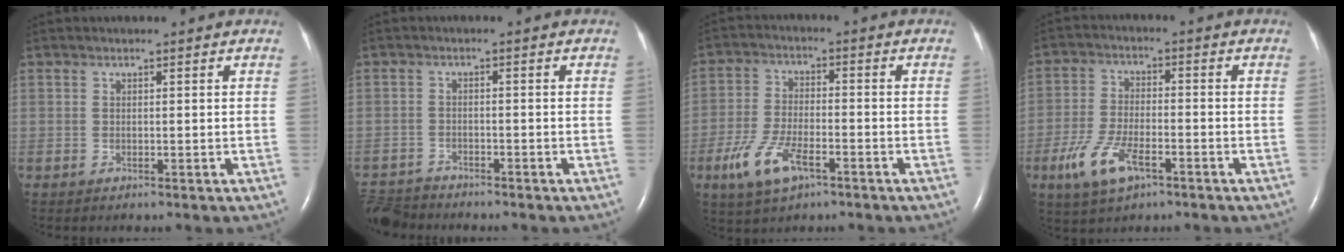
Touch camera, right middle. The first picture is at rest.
{"total": 6.0, "force": [-5.9, 1.1, 0.5], "torque": [-0.012, -0.012, -0.110]}
{"total": 8.6, "force": [-4.4, 3.2, 6.6], "torque": [-0.146, -0.008, -0.081]}
{"total": 8.4, "force": [-4.3, 3.2, 6.5], "torque": [-0.145, -0.008, -0.079]}